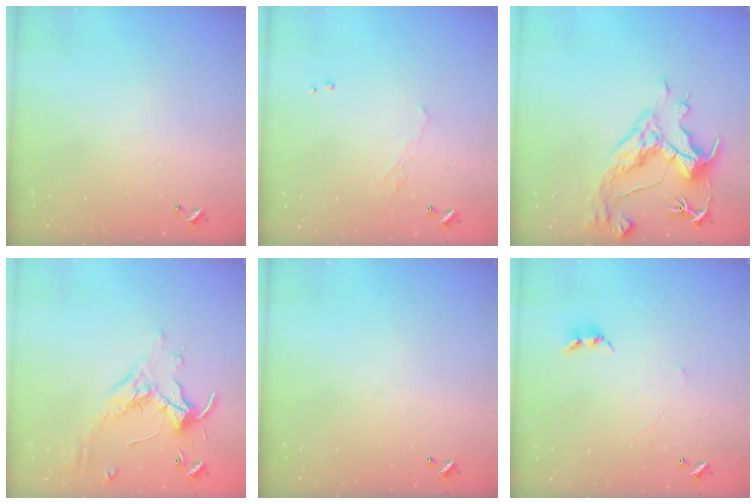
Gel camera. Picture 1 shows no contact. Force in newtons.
{"total": 0.7, "press": 0.0, "slide": 0.7}
{"total": 8.7, "press": 8.5, "slide": 1.9}
{"total": 0.9, "press": 0.5, "slide": 0.7}
{"total": 0.0}
{"total": 2.7, "press": 2.7, "slide": 0.3}